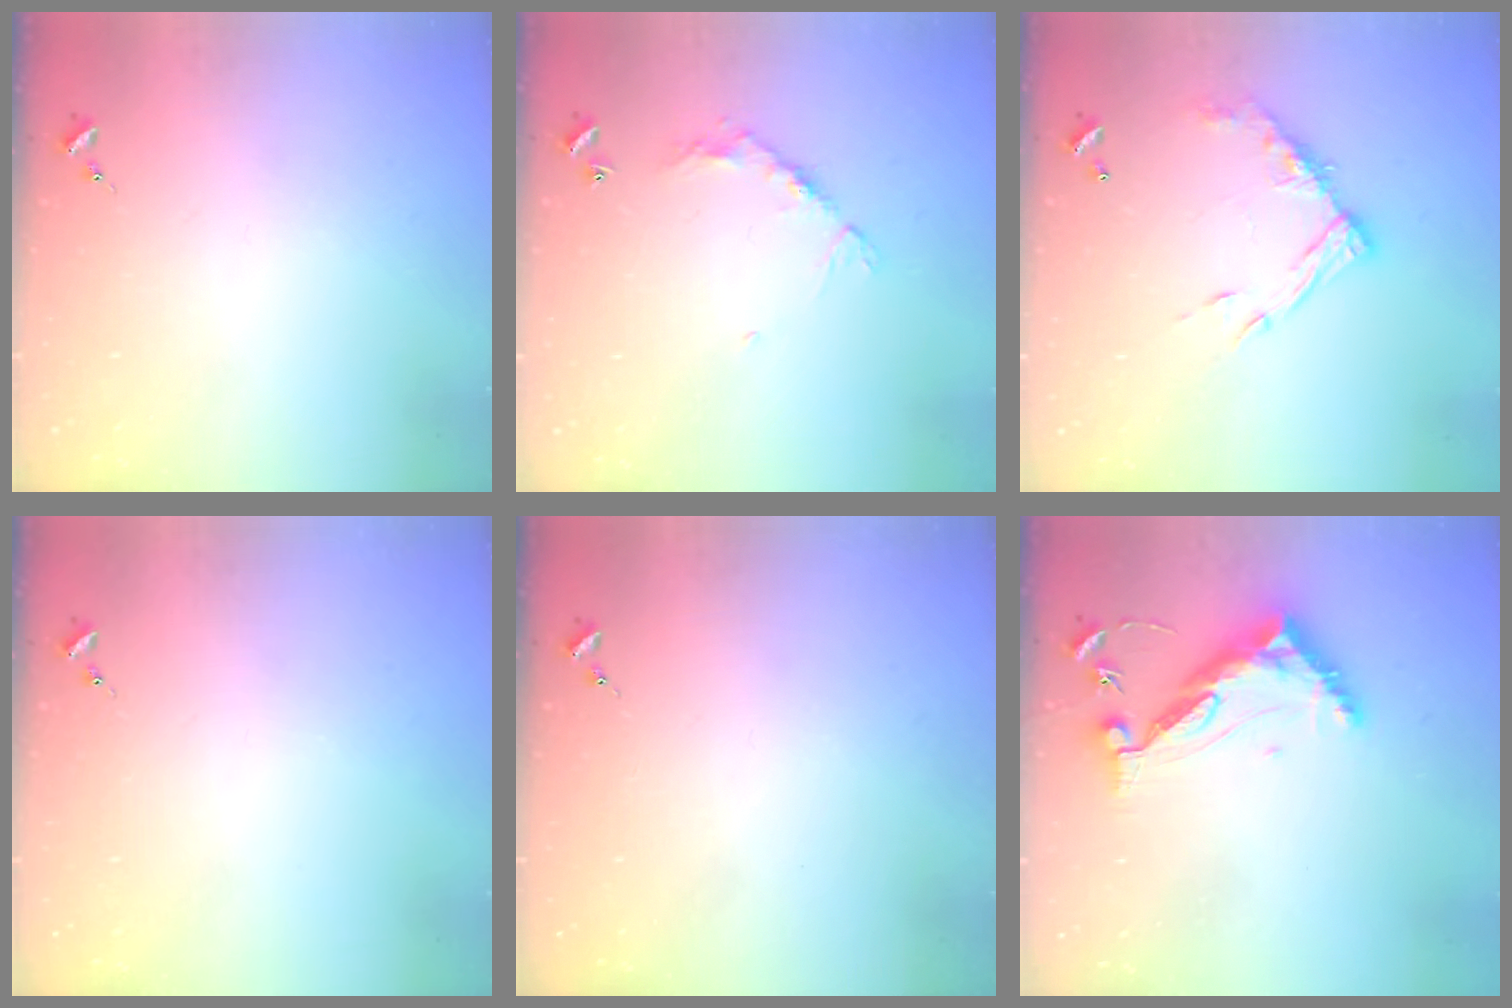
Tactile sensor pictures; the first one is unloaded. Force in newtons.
{"total": 8.1, "press": 8.1, "slide": 0.7}
{"total": 13.3, "press": 13.3, "slide": 1.1}
{"total": 0.0}
{"total": 0.0}
{"total": 10.2, "press": 10.2, "slide": 0.8}